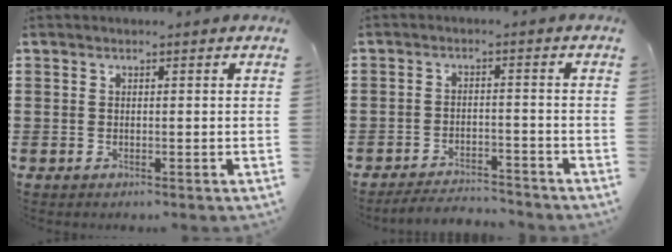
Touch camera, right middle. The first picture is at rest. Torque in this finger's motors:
{"motor_torque": [1.50, -0.03, 0.21, 0.08]}